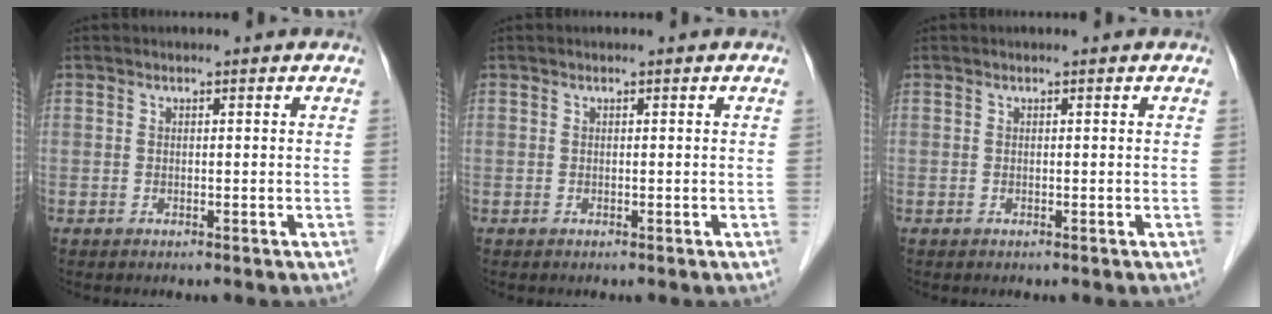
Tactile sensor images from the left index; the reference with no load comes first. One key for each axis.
{"total": 0.0}
{"total": 0.0}